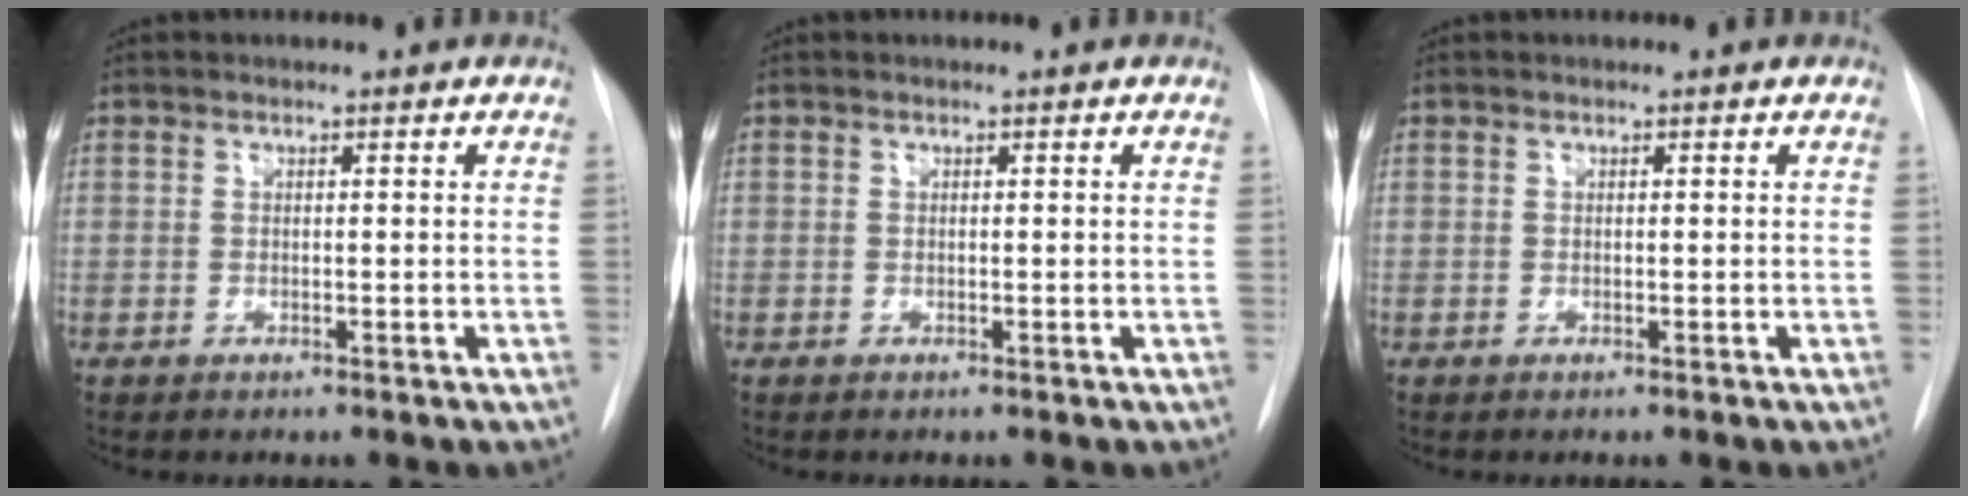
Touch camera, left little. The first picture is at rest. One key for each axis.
{"total": 0.0}
{"total": 0.0}